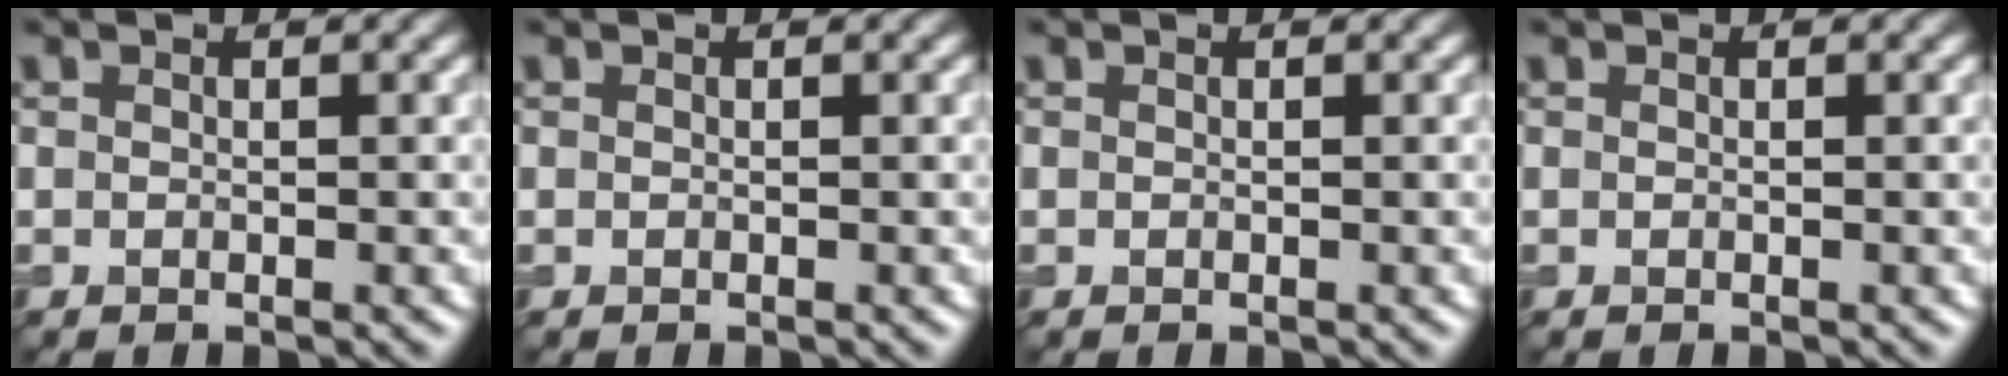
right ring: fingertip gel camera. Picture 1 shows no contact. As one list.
[{"total": 0.0}, {"total": 0.0}, {"total": 0.0}]